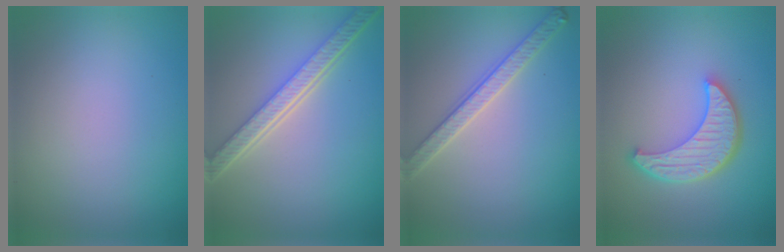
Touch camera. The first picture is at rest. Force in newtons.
{"total": 5.5, "press": 4.1, "slide": 3.8}
{"total": 3.2, "press": 3.0, "slide": 1.0}
{"total": 5.8, "press": 4.4, "slide": 3.8}